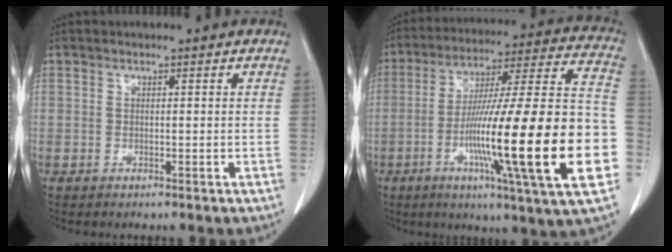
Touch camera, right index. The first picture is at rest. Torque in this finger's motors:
{"motor_torque": [2.14, 0.00, 1.05, 0.21]}